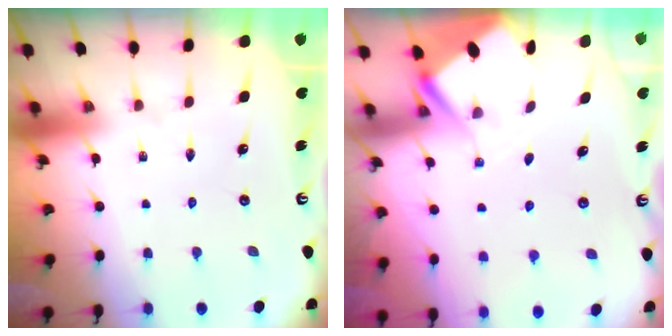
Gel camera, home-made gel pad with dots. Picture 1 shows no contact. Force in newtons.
{"total": 2.8, "press": 2.8, "slide": 0.4}